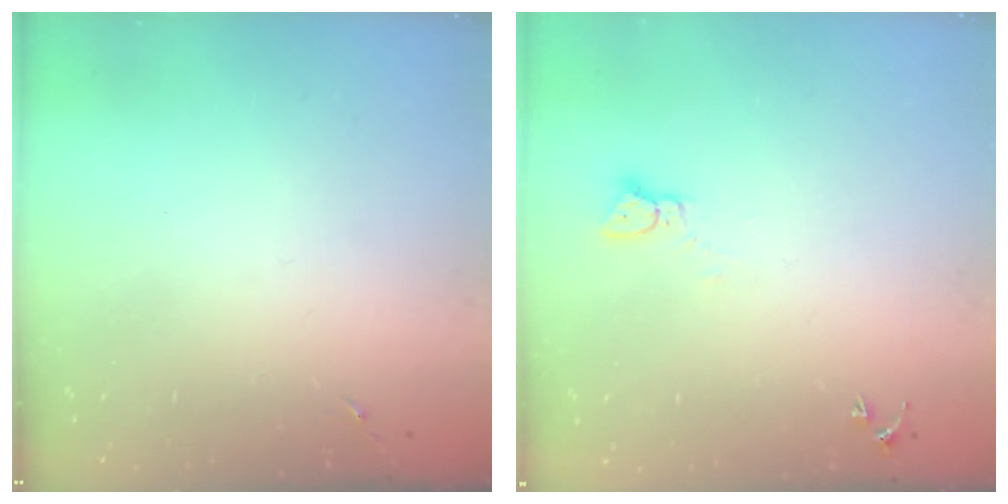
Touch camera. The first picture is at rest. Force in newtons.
{"total": 2.3, "press": 2.3, "slide": 0.3}